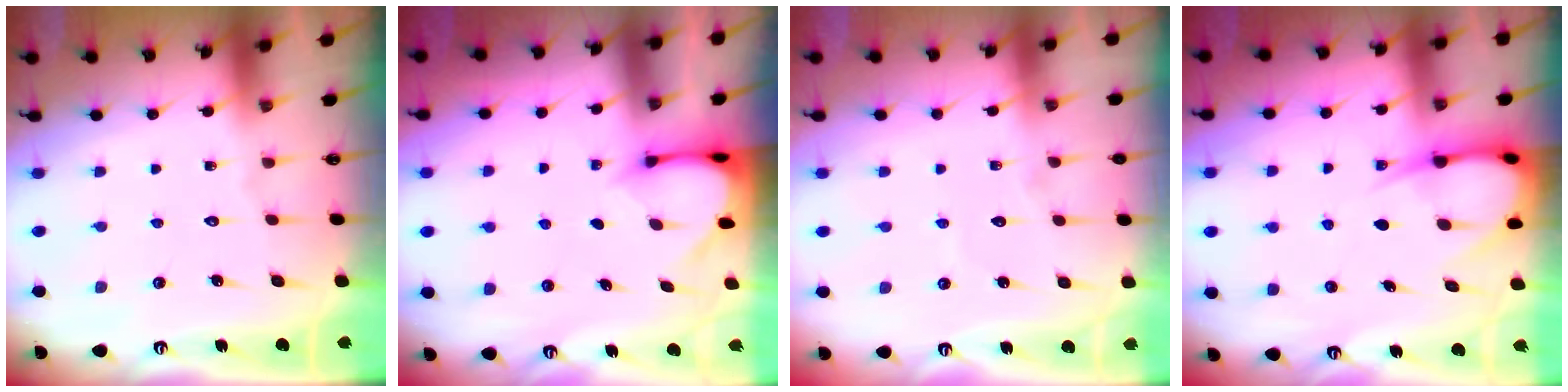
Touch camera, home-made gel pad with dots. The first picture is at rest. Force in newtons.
{"total": 3.2, "press": 3.2, "slide": 0.2}
{"total": 2.6, "press": 2.6, "slide": 0.2}
{"total": 8.2, "press": 8.2, "slide": 0.9}